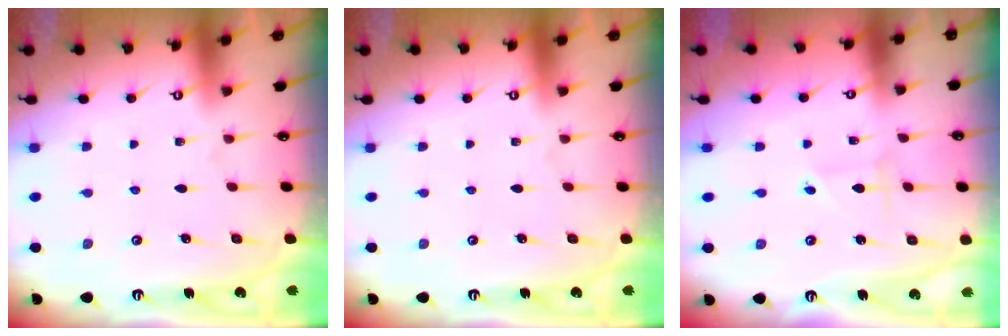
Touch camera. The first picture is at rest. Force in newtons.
{"total": 0.0}
{"total": 1.8, "press": 1.8, "slide": 0.1}